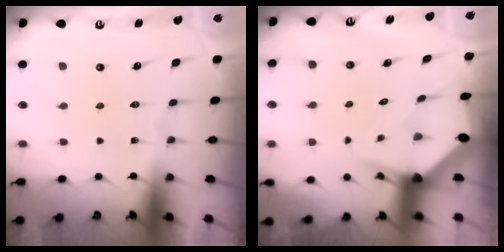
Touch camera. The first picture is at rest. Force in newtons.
{"total": 3.4, "press": 3.3, "slide": 0.4}